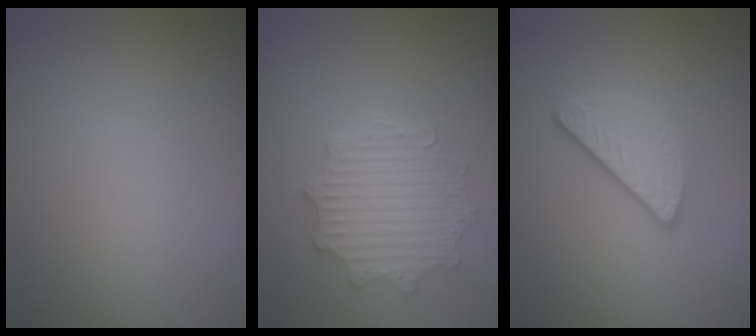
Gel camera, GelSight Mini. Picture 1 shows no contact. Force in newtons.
{"total": 4.9, "press": 3.9, "slide": 3.0}
{"total": 3.2, "press": 2.5, "slide": 2.1}